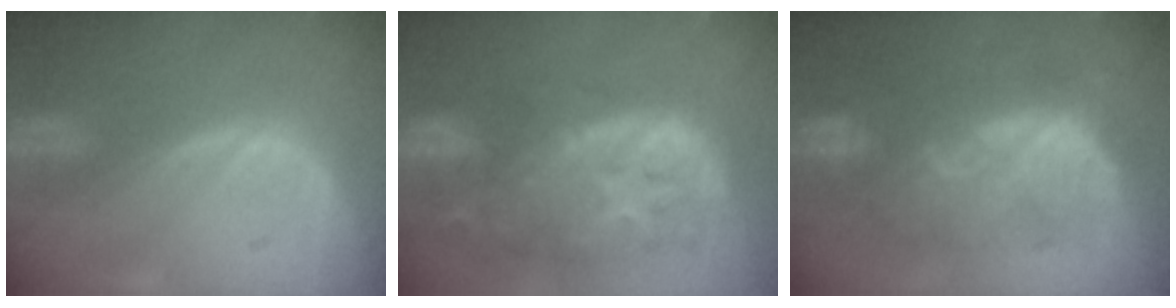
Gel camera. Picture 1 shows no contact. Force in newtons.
{"total": 14.3, "press": 11.5, "slide": 8.4}
{"total": 9.3, "press": 9.3, "slide": 1.3}